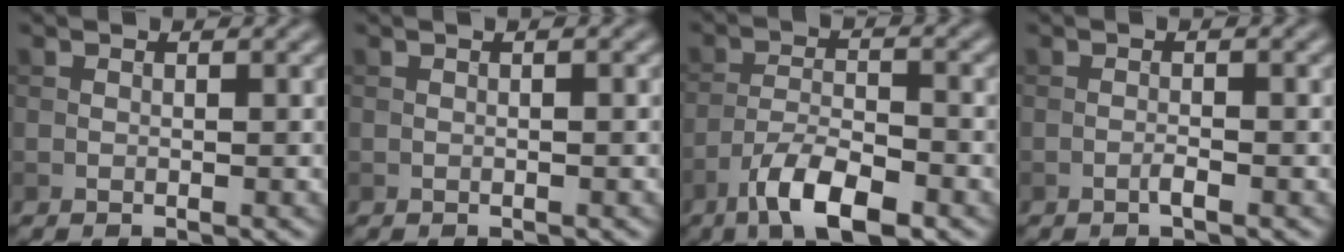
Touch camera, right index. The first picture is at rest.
{"total": 0.9, "force": [0.2, 0.2, 0.9], "torque": [-0.015, 0.000, -0.002]}
{"total": 6.7, "force": [-4.3, 2.0, 4.8], "torque": [-0.087, 0.002, -0.079]}
{"total": 1.2, "force": [-0.6, 0.1, 1.0], "torque": [-0.018, 0.003, -0.014]}